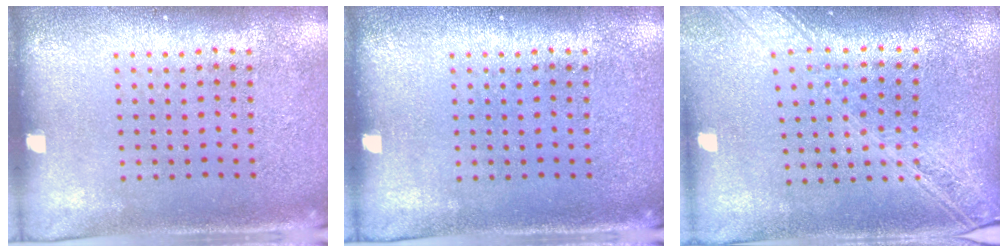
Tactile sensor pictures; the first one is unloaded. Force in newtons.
{"total": 0.0}
{"total": 2.2, "press": 1.9, "slide": 1.2}